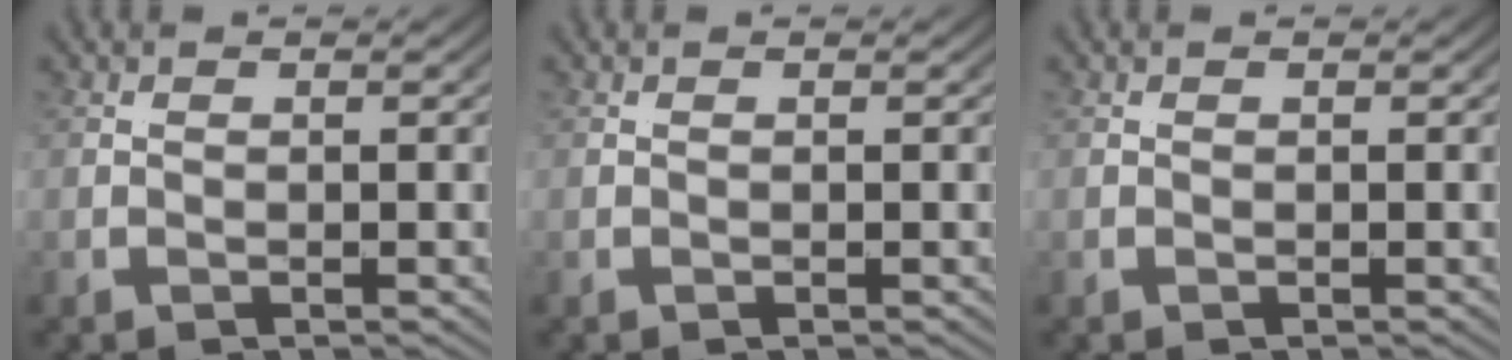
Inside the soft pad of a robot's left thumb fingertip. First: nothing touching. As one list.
[{"total": 0.0}, {"total": 0.0}]